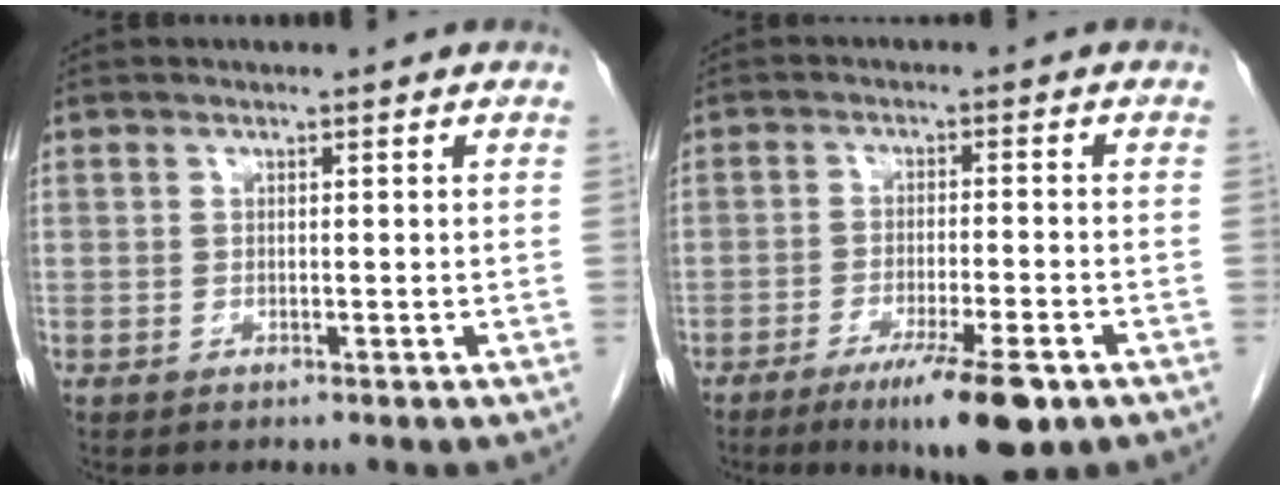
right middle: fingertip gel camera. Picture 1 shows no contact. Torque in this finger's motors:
{"motor_torque": [1.09, -1.05, 0.24, 0.07]}